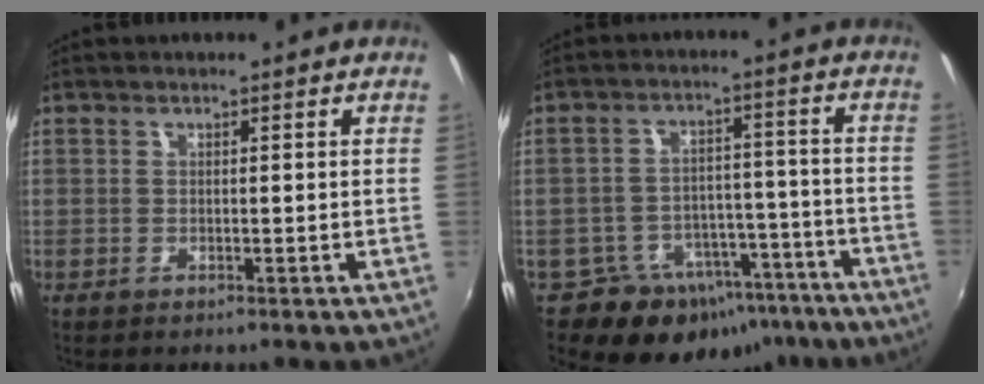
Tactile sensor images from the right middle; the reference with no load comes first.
{"total": 15.8, "force": [-11.3, 9.8, 5.1], "torque": [-0.100, 0.027, -0.139]}